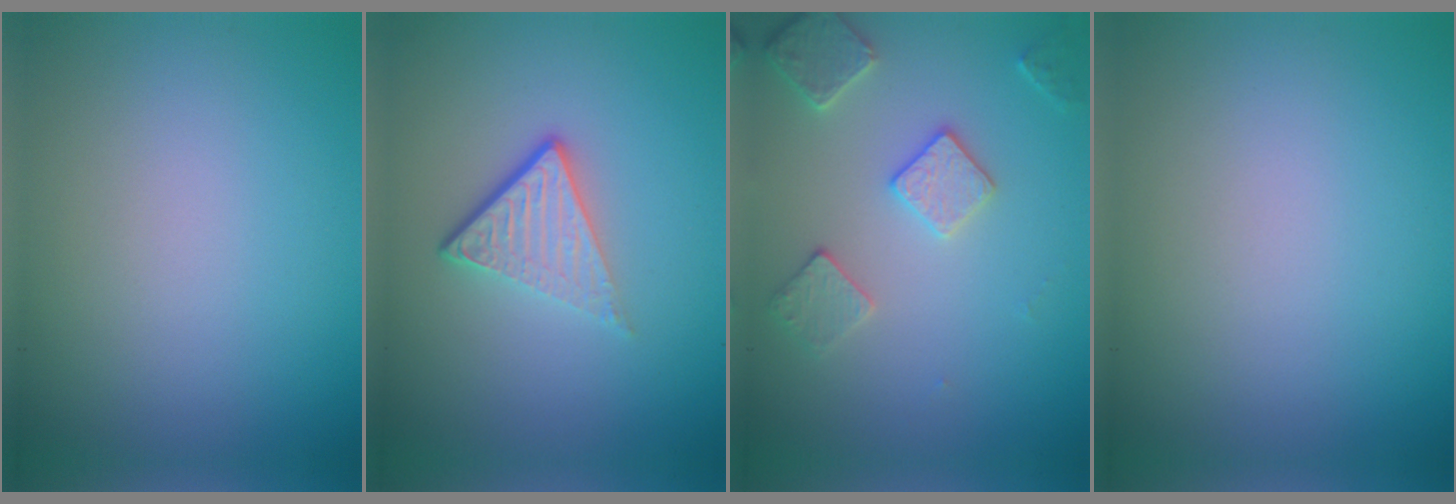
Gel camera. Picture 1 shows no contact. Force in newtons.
{"total": 4.0, "press": 2.5, "slide": 3.0}
{"total": 3.1, "press": 3.1, "slide": 0.2}
{"total": 0.0}